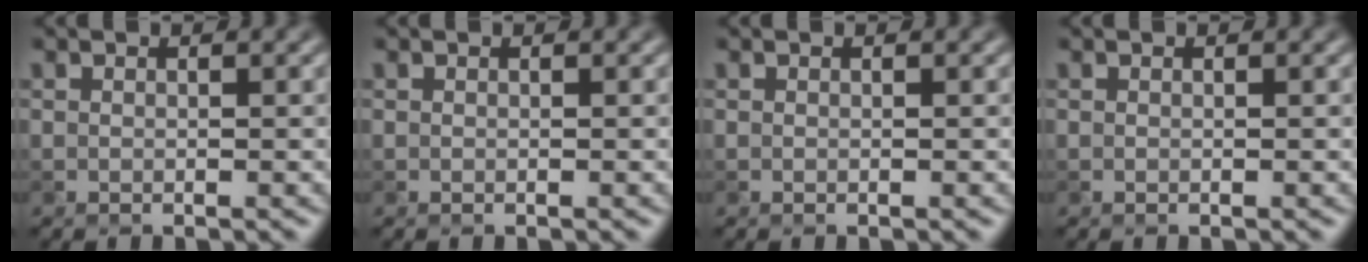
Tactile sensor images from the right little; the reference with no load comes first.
{"total": 0.0}
{"total": 0.0}
{"total": 0.0}